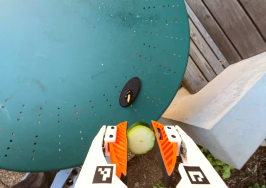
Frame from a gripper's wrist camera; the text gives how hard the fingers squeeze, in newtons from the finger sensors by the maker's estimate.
{"total": 14.4, "left": 14.5, "right": 14.3}